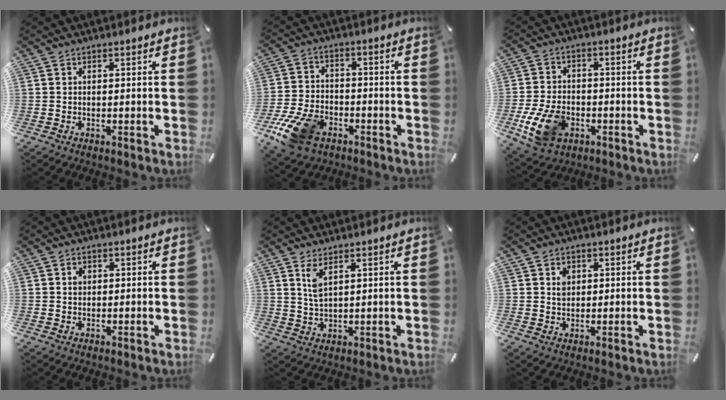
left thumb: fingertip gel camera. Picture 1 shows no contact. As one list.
[{"total": 12.4, "force": [-6.8, 7.9, 6.8], "torque": [-0.139, 0.037, -0.120]}, {"total": 11.4, "force": [-4.0, 7.9, 7.2], "torque": [-0.153, 0.007, -0.069]}, {"total": 1.4, "force": [0.2, 1.2, 0.6], "torque": [-0.005, 0.002, 0.002]}, {"total": 4.5, "force": [2.4, 1.9, 3.3], "torque": [-0.073, 0.001, 0.043]}, {"total": 2.8, "force": [0.8, 2.4, 1.2], "torque": [-0.011, -0.002, 0.011]}]